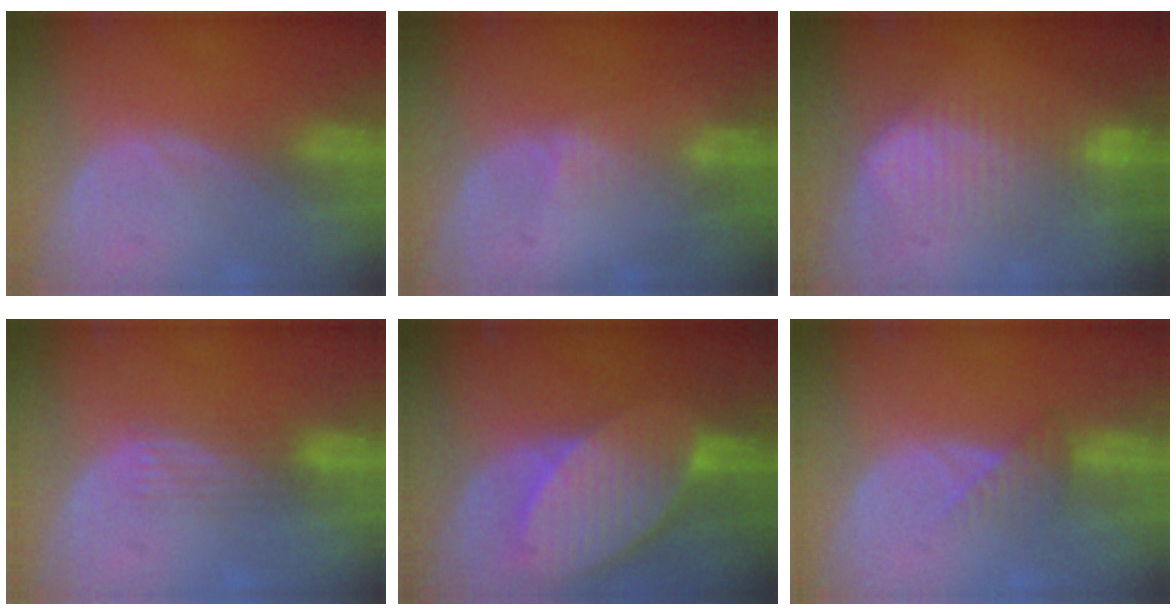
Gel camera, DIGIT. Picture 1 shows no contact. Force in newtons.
{"total": 1.6, "press": 1.6, "slide": 0.3}
{"total": 7.3, "press": 7.3, "slide": 0.1}
{"total": 2.9, "press": 2.7, "slide": 1.1}
{"total": 10.5, "press": 9.1, "slide": 5.1}
{"total": 3.4, "press": 3.0, "slide": 1.7}